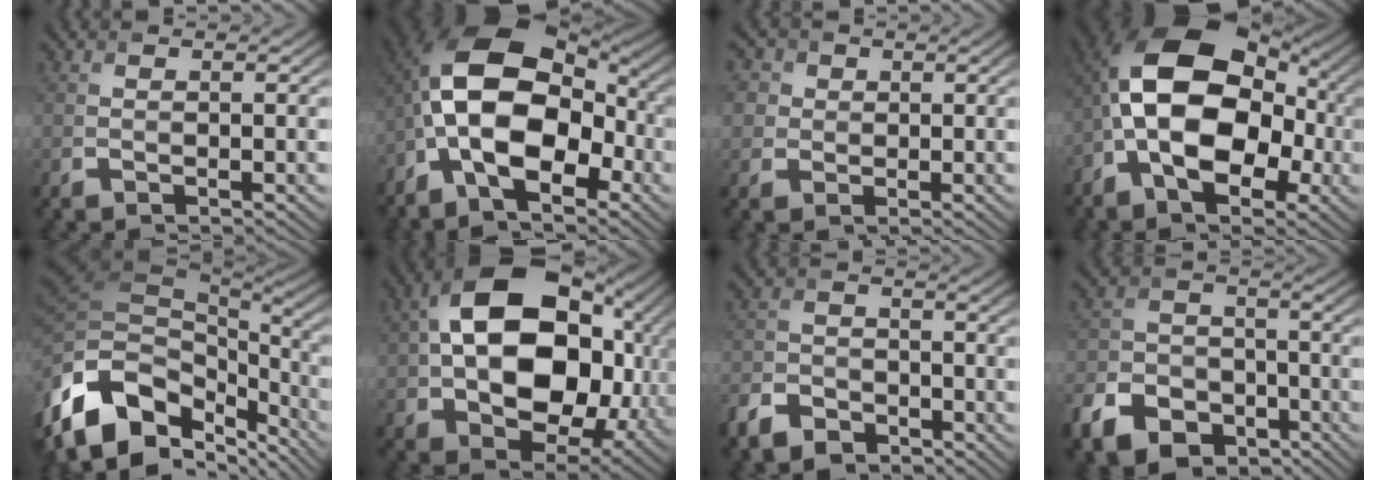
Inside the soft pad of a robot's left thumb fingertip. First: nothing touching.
{"total": 16.2, "force": [-3.0, 9.3, 12.9], "torque": [-0.233, 0.005, -0.060]}
{"total": 4.7, "force": [1.7, 4.1, 1.6], "torque": [-0.061, 0.009, 0.018]}
{"total": 17.1, "force": [-1.7, 10.6, 13.3], "torque": [-0.222, 0.012, -0.046]}
{"total": 16.2, "force": [-7.5, 9.6, 10.7], "torque": [-0.260, -0.032, -0.114]}
{"total": 20.0, "force": [2.5, 13.6, 14.5], "torque": [-0.281, -0.025, 0.065]}
{"total": 5.4, "force": [-3.8, 3.2, 2.0], "torque": [-0.050, -0.005, -0.085]}
{"total": 9.9, "force": [-5.9, 6.8, 4.3], "torque": [-0.108, -0.023, -0.119]}